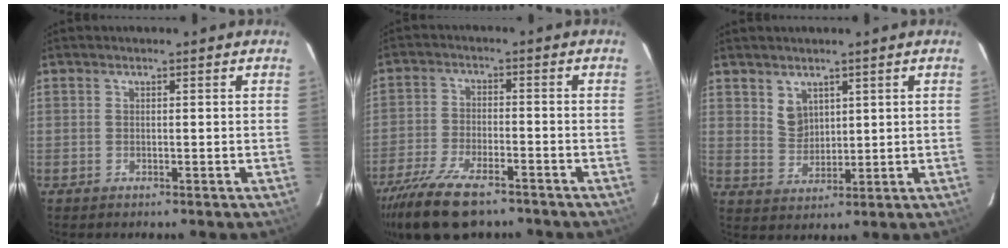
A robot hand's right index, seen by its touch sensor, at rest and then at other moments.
{"total": 13.8, "force": [-10.5, 4.9, 7.5], "torque": [-0.176, -0.032, -0.189]}
{"total": 4.3, "force": [2.6, 3.0, 1.6], "torque": [-0.022, 0.002, 0.057]}